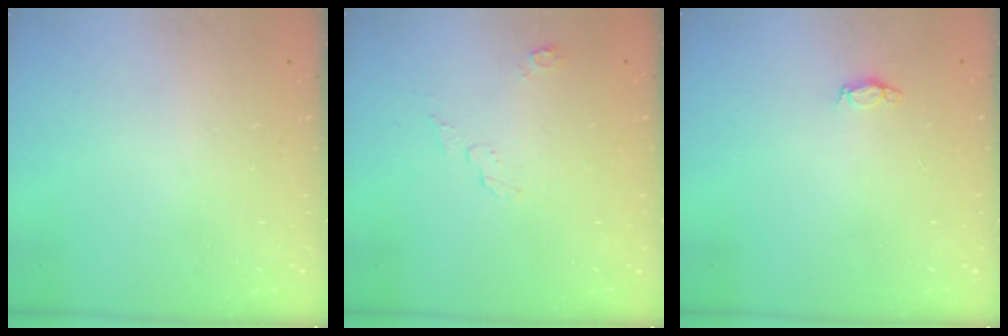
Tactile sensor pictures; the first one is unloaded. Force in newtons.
{"total": 4.6, "press": 4.6, "slide": 0.4}
{"total": 2.8, "press": 2.8, "slide": 0.4}